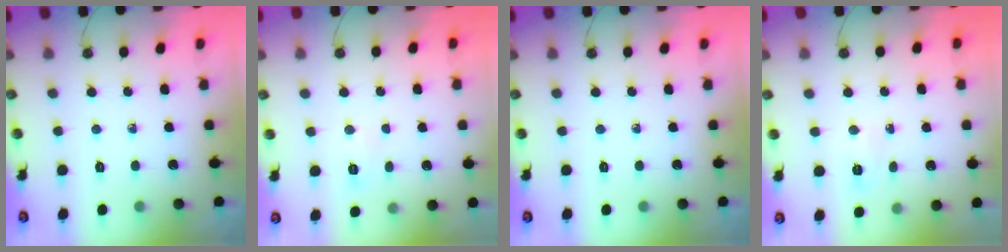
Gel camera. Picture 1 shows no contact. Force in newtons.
{"total": 4.8, "press": 4.7, "slide": 1.1}
{"total": 0.0}
{"total": 3.5, "press": 3.4, "slide": 0.4}